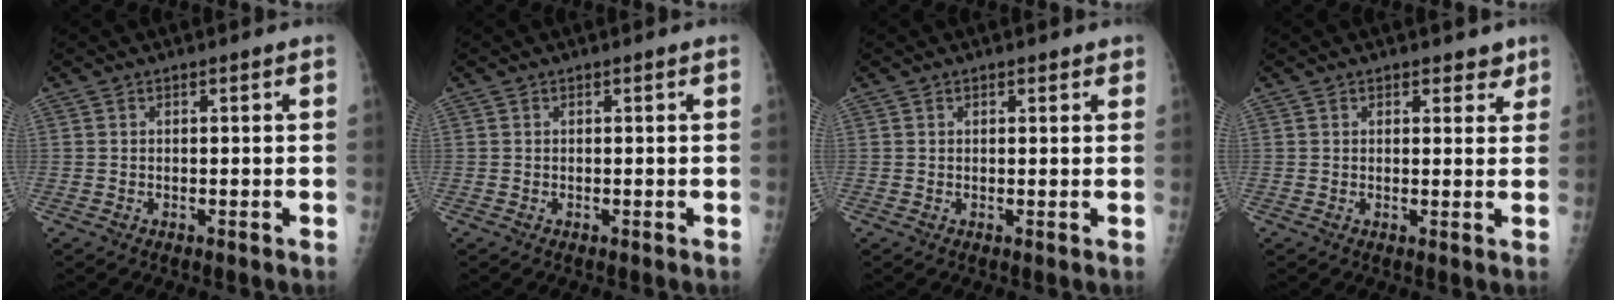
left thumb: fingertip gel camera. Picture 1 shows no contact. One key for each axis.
{"total": 0.0}
{"total": 1.2, "fx": 0.8, "fy": 0.7, "fz": 0.5, "tx": 0.002, "ty": -0.003, "tz": 0.006}
{"total": 2.9, "fx": 2.0, "fy": 1.8, "fz": 1.1, "tx": 0.013, "ty": -0.009, "tz": 0.023}